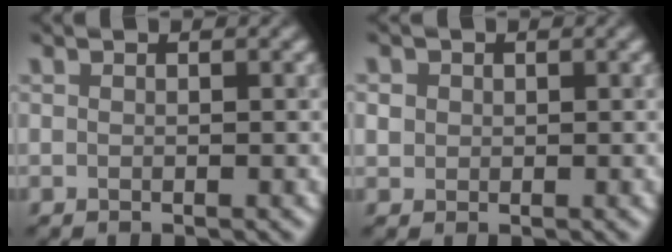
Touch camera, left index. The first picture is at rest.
{"total": 1.7, "force": [0.6, 1.5, 0.6], "torque": [-0.015, 0.005, 0.011]}